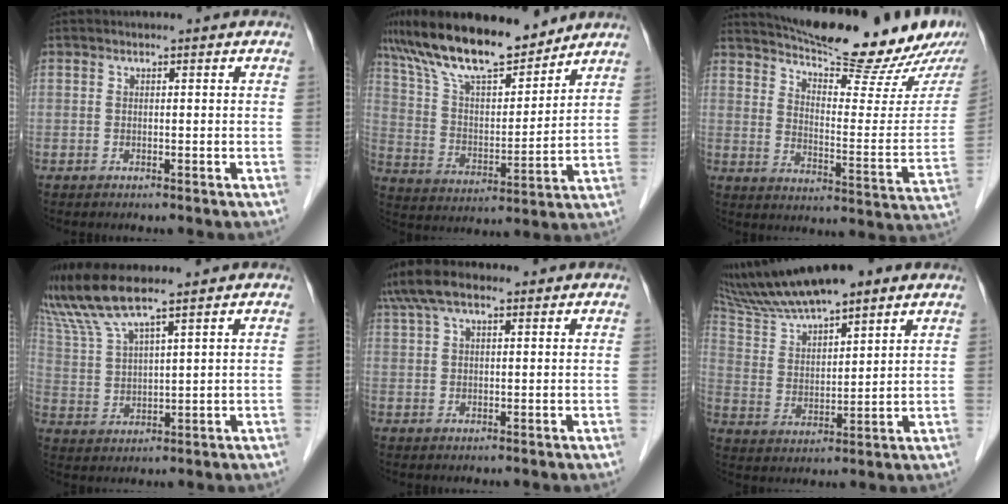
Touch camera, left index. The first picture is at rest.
{"total": 16.0, "force": [13.3, 3.8, 8.1], "torque": [-0.157, 0.011, 0.245]}
{"total": 22.4, "force": [19.5, 1.6, 10.9], "torque": [-0.160, -0.052, 0.262]}
{"total": 8.7, "force": [7.3, -0.5, 4.7], "torque": [-0.110, 0.008, 0.149]}
{"total": 7.8, "force": [5.2, 2.8, 5.1], "torque": [-0.114, 0.040, 0.099]}
{"total": 14.3, "force": [11.9, 2.6, 7.5], "torque": [-0.139, 0.026, 0.216]}